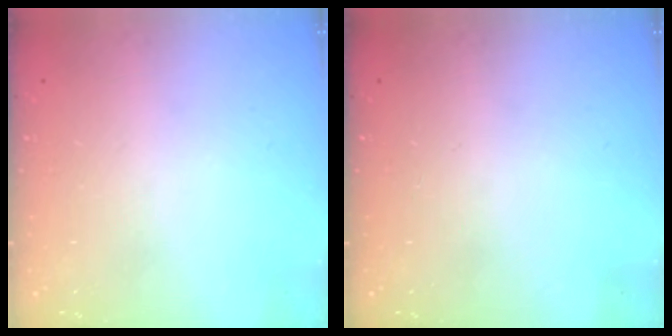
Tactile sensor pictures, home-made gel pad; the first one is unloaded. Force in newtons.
{"total": 0.0}